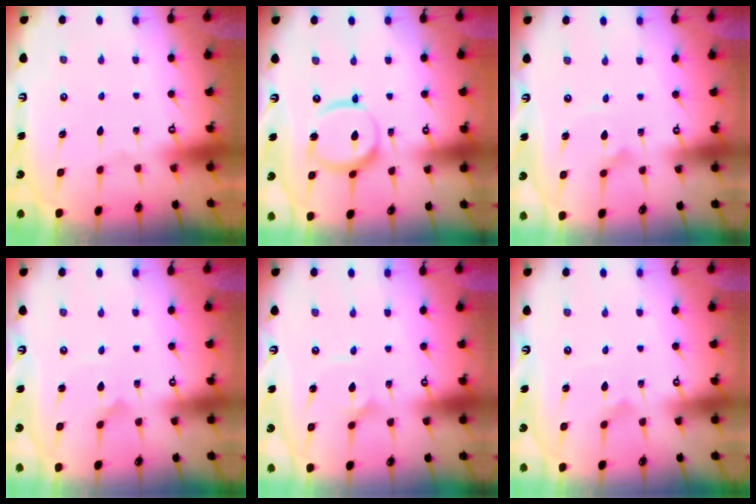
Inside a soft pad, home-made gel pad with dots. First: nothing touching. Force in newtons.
{"total": 14.4, "press": 14.3, "slide": 1.4}
{"total": 2.7, "press": 2.7, "slide": 0.1}
{"total": 2.3, "press": 2.3, "slide": 0.2}
{"total": 2.0, "press": 2.0, "slide": 0.1}
{"total": 1.7, "press": 1.7, "slide": 0.1}